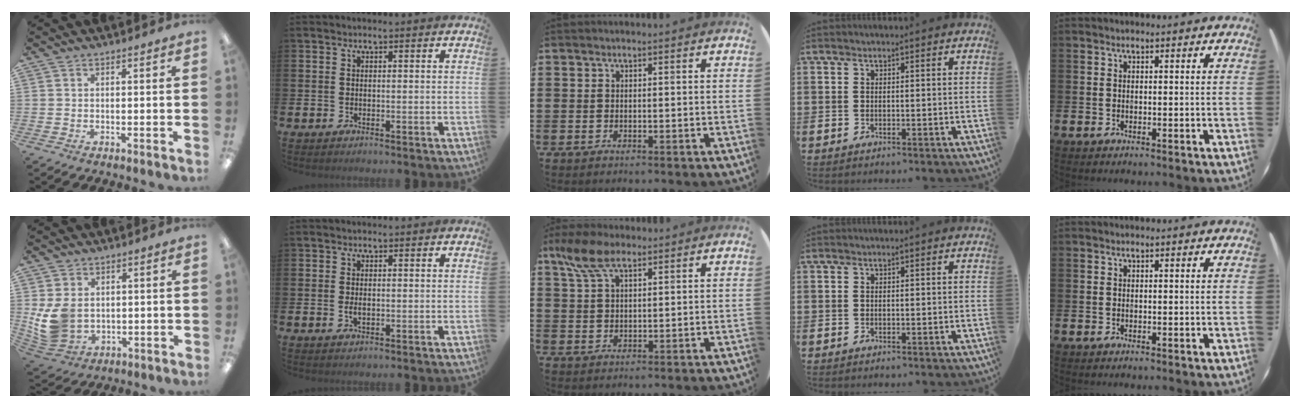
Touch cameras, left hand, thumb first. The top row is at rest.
{"thumb": {"total": 9.9, "force": [0.7, 8.0, 5.8], "torque": [-0.147, 0.004, 0.016]}, "index": {"total": 1.3, "force": [-0.1, 0.6, 1.1], "torque": [-0.025, 0.004, -0.002]}, "middle": {"total": 6.3, "force": [4.0, 2.6, 4.0], "torque": [-0.089, 0.004, 0.074]}}